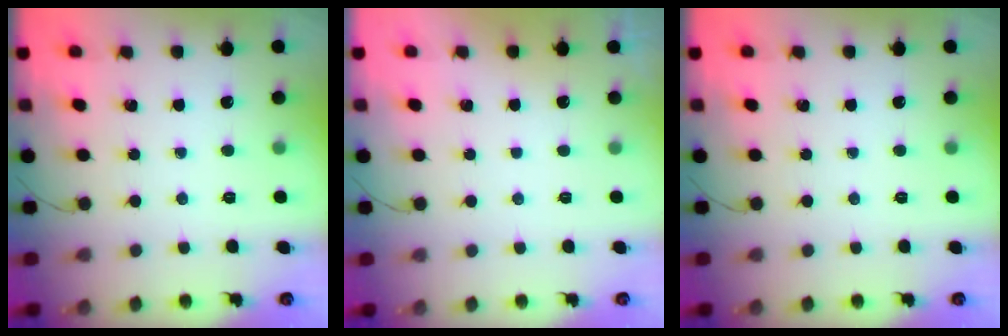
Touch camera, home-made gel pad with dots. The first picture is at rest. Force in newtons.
{"total": 3.0, "press": 3.0, "slide": 0.1}
{"total": 0.0}